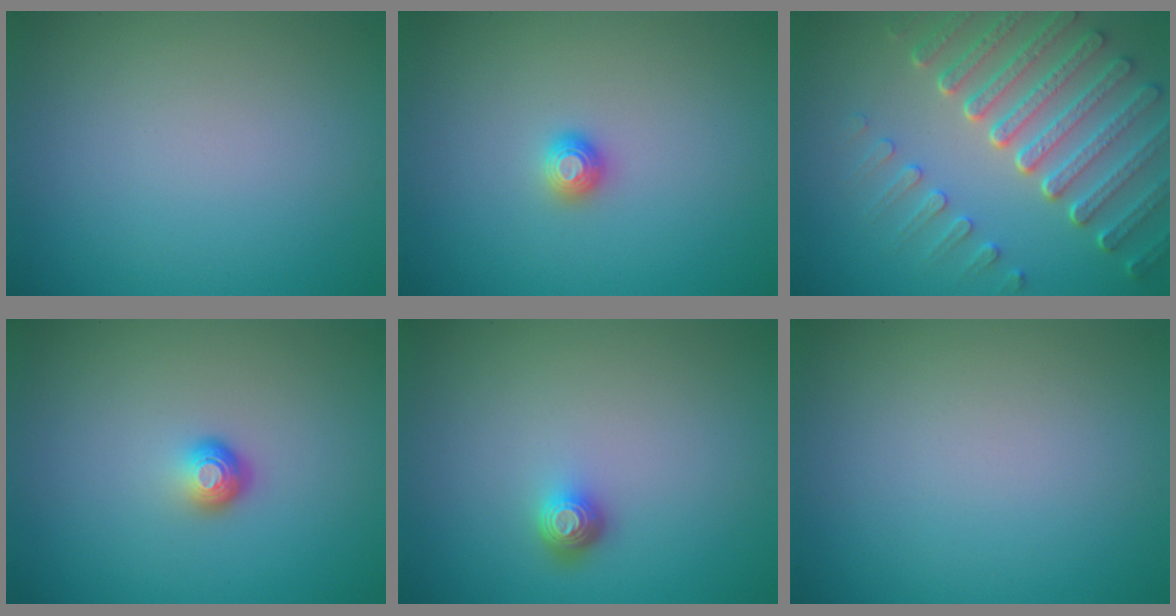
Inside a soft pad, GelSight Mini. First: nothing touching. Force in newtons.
{"total": 1.2, "press": 1.1, "slide": 0.3}
{"total": 7.5, "press": 5.7, "slide": 4.9}
{"total": 1.7, "press": 1.1, "slide": 1.3}
{"total": 1.7, "press": 1.3, "slide": 1.1}
{"total": 0.0}